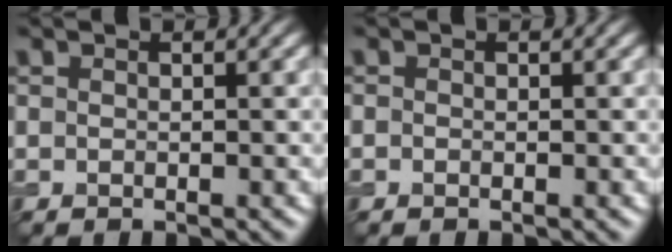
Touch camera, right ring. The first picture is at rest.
{"total": 0.0}